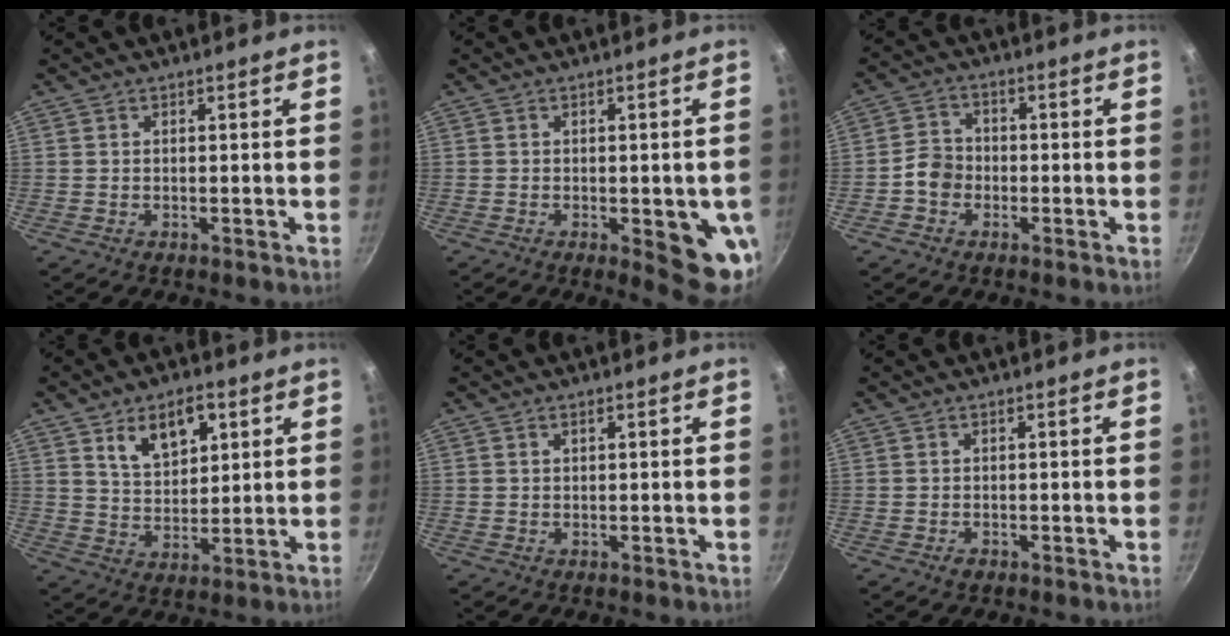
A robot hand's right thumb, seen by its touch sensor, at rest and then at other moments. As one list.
[{"total": 9.8, "force": [-2.3, 3.4, 8.9], "torque": [-0.076, -0.002, -0.023]}, {"total": 4.7, "force": [-1.7, 3.9, 1.9], "torque": [-0.014, 0.023, -0.038]}, {"total": 10.2, "force": [4.6, 6.2, 6.8], "torque": [-0.081, -0.017, 0.082]}, {"total": 0.7, "force": [0.3, 0.3, 0.5], "torque": [-0.006, 0.004, 0.005]}, {"total": 1.1, "force": [-0.7, 0.7, 0.5], "torque": [-0.009, 0.003, -0.012]}]